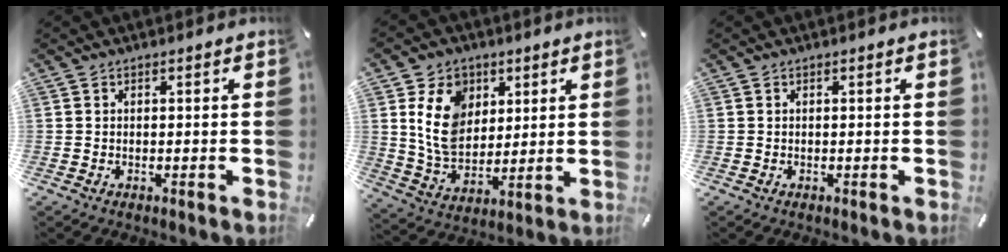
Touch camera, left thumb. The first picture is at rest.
{"total": 12.2, "force": [4.0, 9.6, 6.5], "torque": [-0.135, -0.003, 0.075]}
{"total": 0.0}